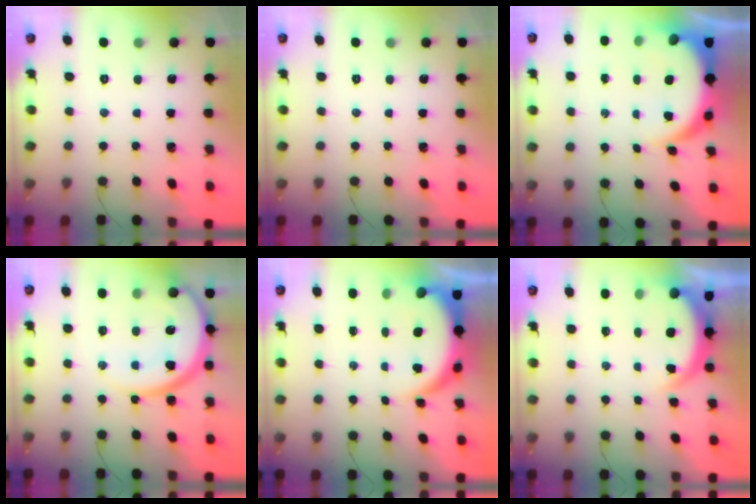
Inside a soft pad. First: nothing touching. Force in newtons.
{"total": 0.0}
{"total": 8.7, "press": 8.6, "slide": 1.6}
{"total": 14.3, "press": 14.2, "slide": 1.5}
{"total": 7.5, "press": 7.5, "slide": 0.7}
{"total": 5.1, "press": 5.0, "slide": 0.9}